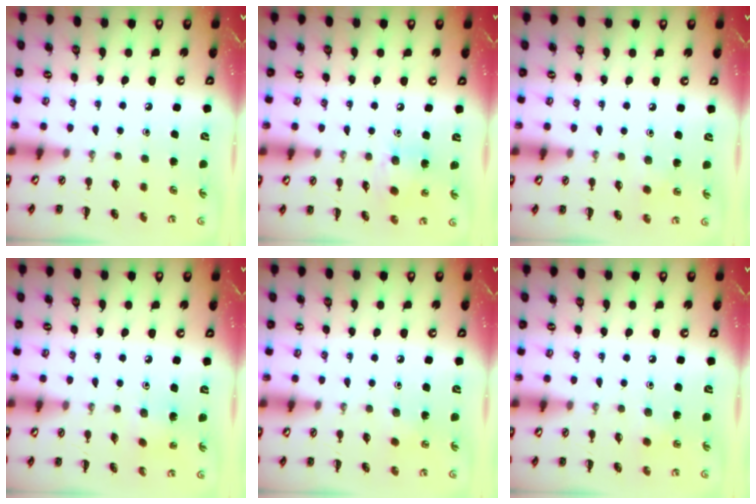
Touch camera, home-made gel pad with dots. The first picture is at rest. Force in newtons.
{"total": 7.6, "press": 7.6, "slide": 0.7}
{"total": 5.2, "press": 4.9, "slide": 1.7}
{"total": 1.9, "press": 1.7, "slide": 0.7}
{"total": 3.0, "press": 2.9, "slide": 0.8}
{"total": 2.0, "press": 1.9, "slide": 0.7}